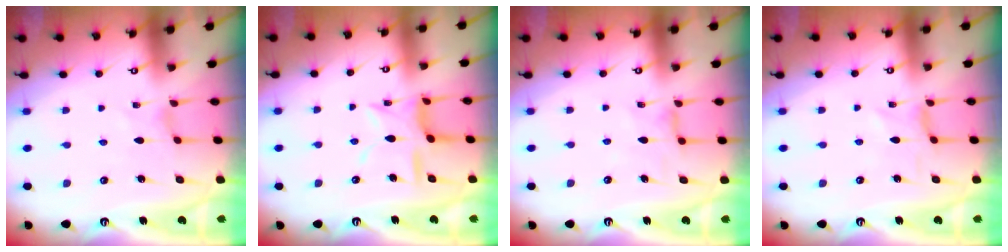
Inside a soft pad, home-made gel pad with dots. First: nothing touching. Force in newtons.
{"total": 10.9, "press": 10.8, "slide": 0.9}
{"total": 1.7, "press": 1.7, "slide": 0.4}
{"total": 0.0}